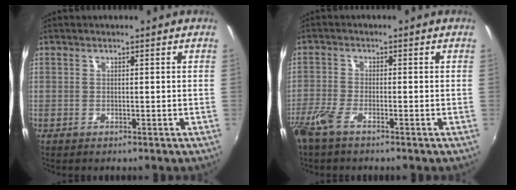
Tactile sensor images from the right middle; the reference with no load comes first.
{"total": 5.1, "force": [-3.6, 1.4, 3.3], "torque": [-0.087, -0.011, -0.076]}